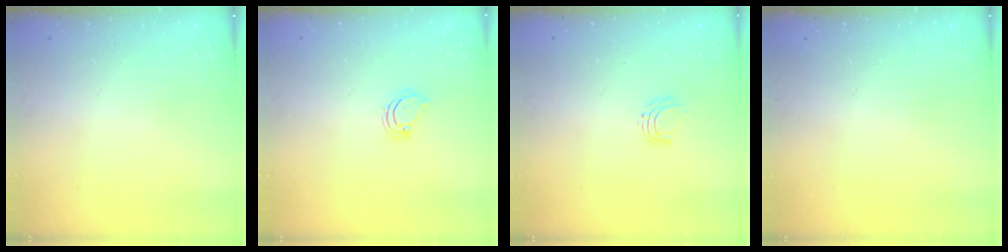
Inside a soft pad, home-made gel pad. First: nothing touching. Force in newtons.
{"total": 4.2, "press": 4.1, "slide": 0.5}
{"total": 4.8, "press": 4.8, "slide": 0.3}
{"total": 0.0}